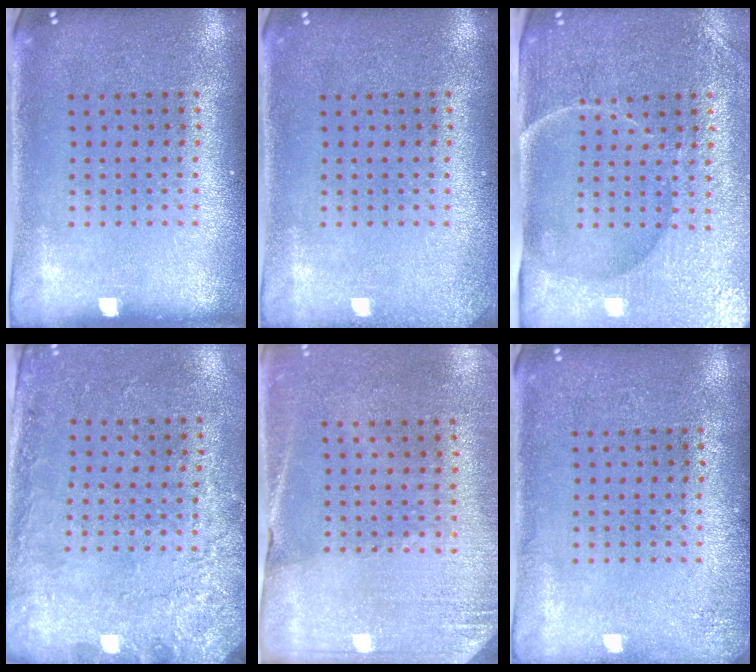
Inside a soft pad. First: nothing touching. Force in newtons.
{"total": 1.1, "press": 1.1, "slide": 0.1}
{"total": 4.6, "press": 4.1, "slide": 2.2}
{"total": 2.7, "press": 2.0, "slide": 1.8}
{"total": 2.6, "press": 2.4, "slide": 1.0}
{"total": 1.3, "press": 1.3, "slide": 0.2}